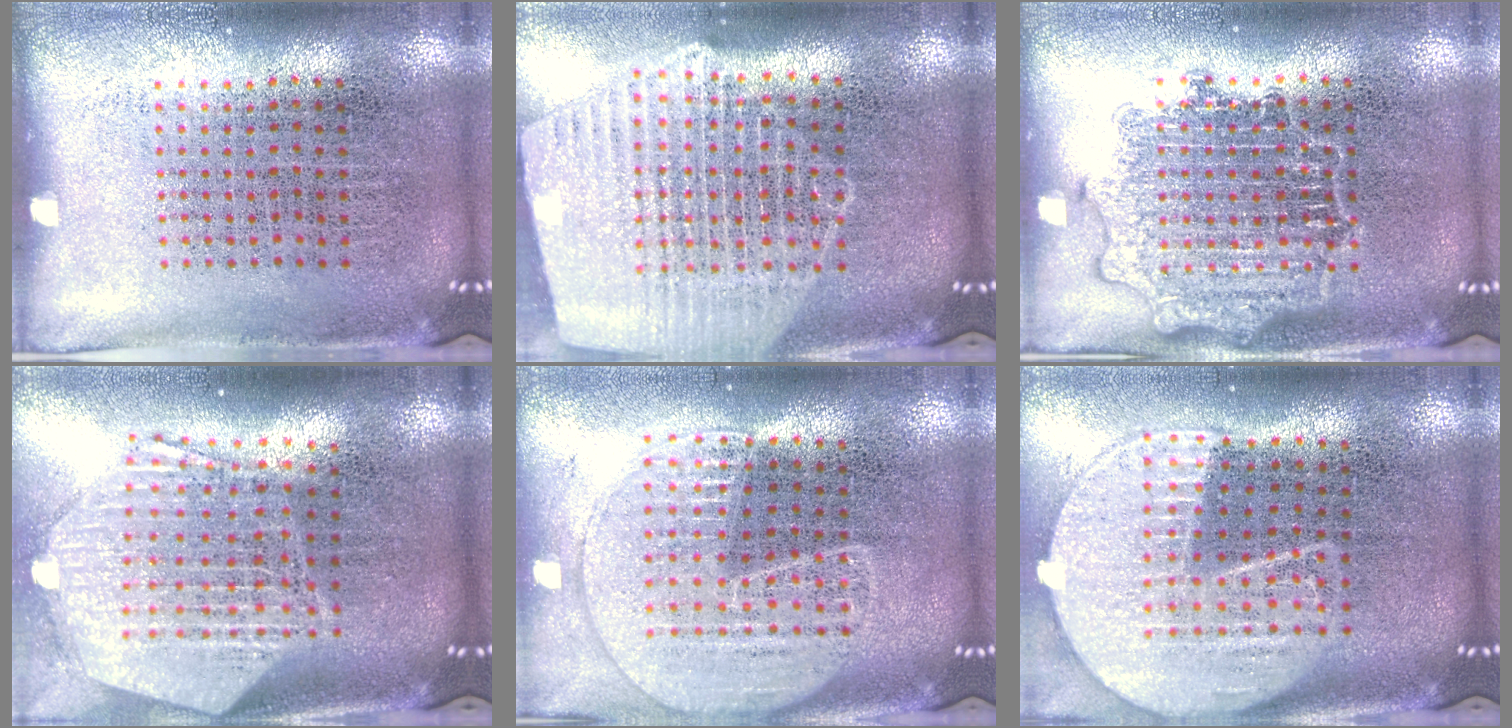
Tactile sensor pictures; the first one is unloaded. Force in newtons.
{"total": 2.4, "press": 2.1, "slide": 1.2}
{"total": 3.0, "press": 3.0, "slide": 0.4}
{"total": 3.0, "press": 2.4, "slide": 1.8}
{"total": 1.8, "press": 1.7, "slide": 0.6}
{"total": 2.2, "press": 1.9, "slide": 1.0}